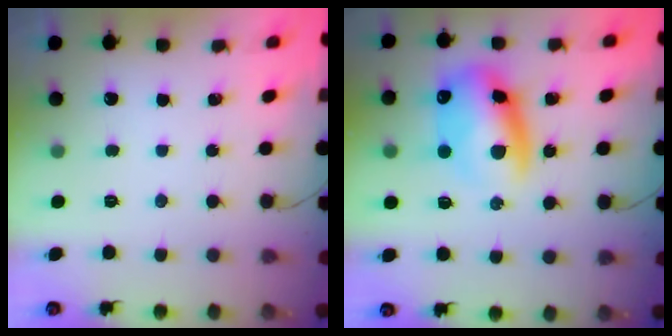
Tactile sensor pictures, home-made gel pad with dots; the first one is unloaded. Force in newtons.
{"total": 12.7, "press": 12.4, "slide": 2.8}